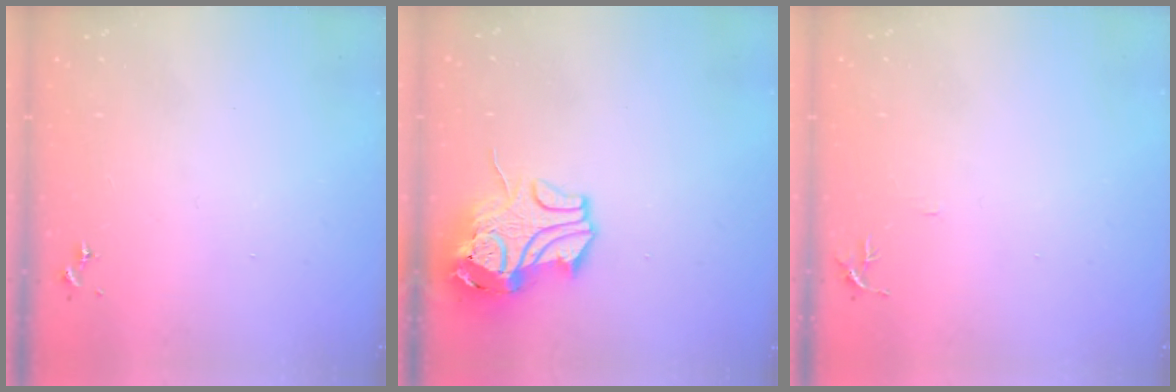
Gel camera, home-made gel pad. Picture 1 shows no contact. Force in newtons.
{"total": 12.8, "press": 12.7, "slide": 1.8}
{"total": 4.7, "press": 4.7, "slide": 0.5}